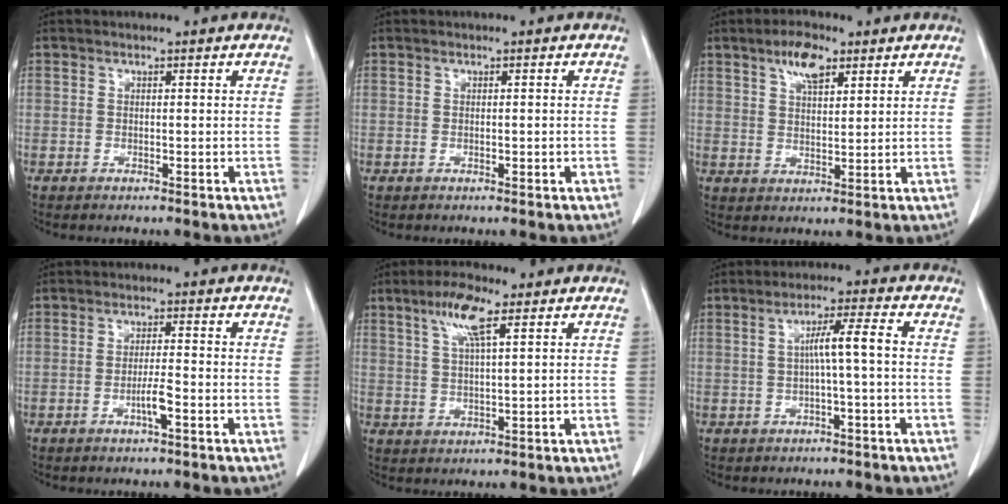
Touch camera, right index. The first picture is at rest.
{"total": 1.2, "force": [-0.3, 0.6, 1.1], "torque": [-0.029, 0.004, 0.001]}
{"total": 6.4, "force": [3.6, 2.6, 4.6], "torque": [-0.089, 0.006, 0.065]}
{"total": 3.7, "force": [-1.5, 0.4, 3.3], "torque": [-0.064, -0.001, -0.026]}
{"total": 7.1, "force": [3.7, 1.5, 5.9], "torque": [-0.120, 0.009, 0.072]}
{"total": 5.3, "force": [-0.1, 0.1, 5.3], "torque": [-0.094, 0.015, 0.003]}